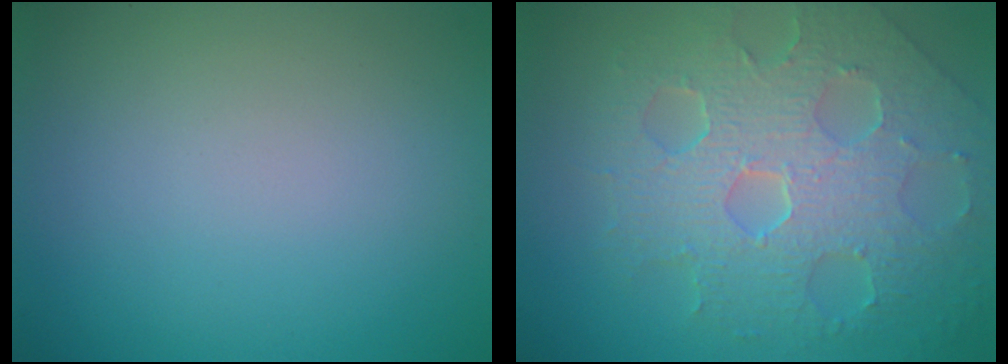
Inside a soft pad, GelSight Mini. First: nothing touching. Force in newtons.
{"total": 8.5, "press": 5.8, "slide": 6.2}